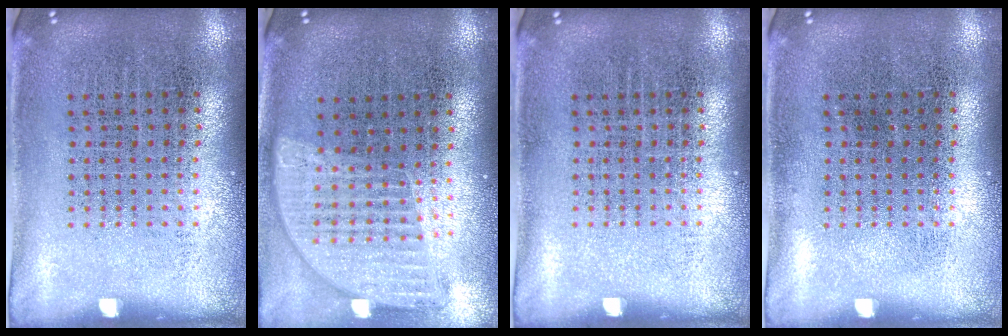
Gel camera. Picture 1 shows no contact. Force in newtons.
{"total": 1.2, "press": 1.2, "slide": 0.5}
{"total": 0.0}
{"total": 0.0}